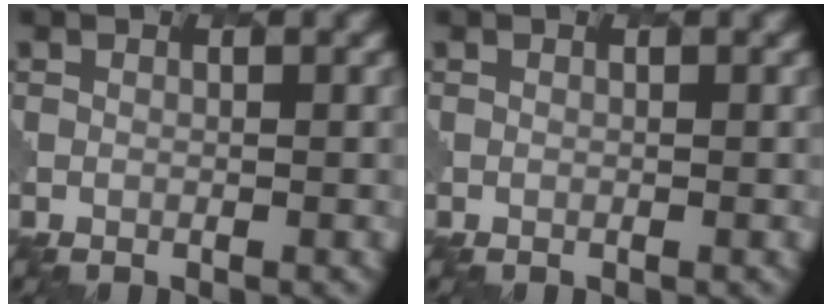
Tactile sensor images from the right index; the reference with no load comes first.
{"total": 0.0}